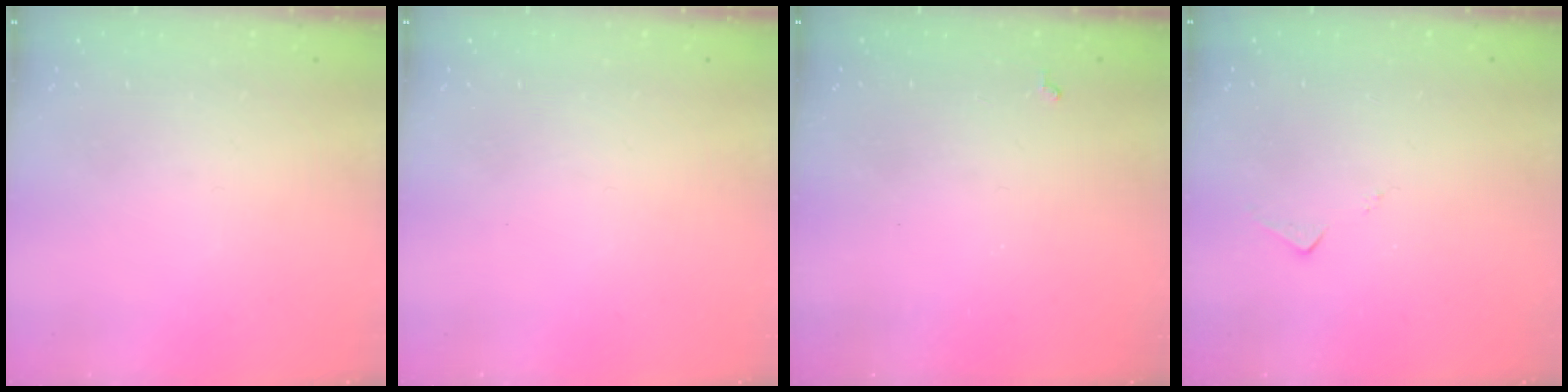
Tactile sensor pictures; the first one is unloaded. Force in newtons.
{"total": 0.0}
{"total": 2.9, "press": 2.9, "slide": 0.4}
{"total": 5.1, "press": 5.0, "slide": 0.7}